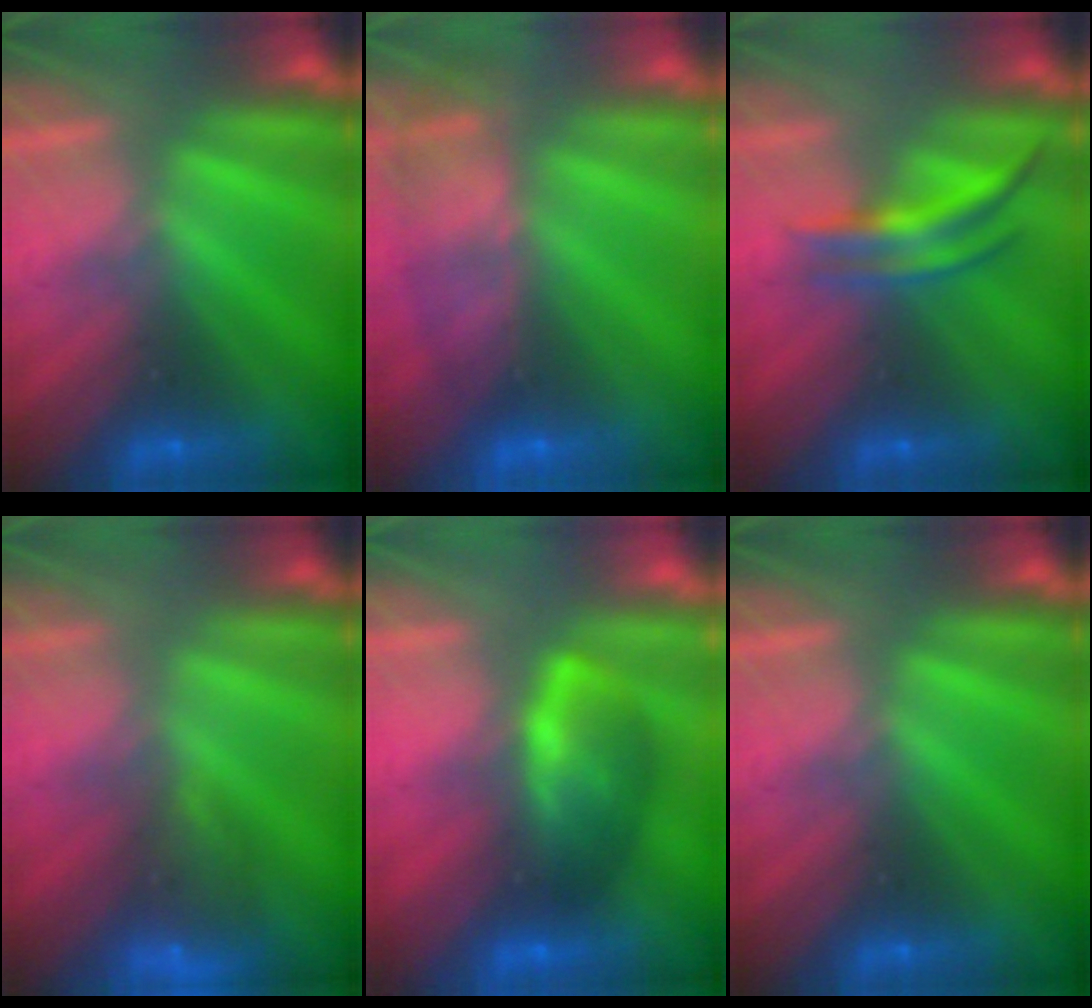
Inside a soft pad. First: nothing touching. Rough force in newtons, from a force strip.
{"total": 8.6}
{"total": 4.0}
{"total": 8.0}
{"total": 8.0}
{"total": 0.0}